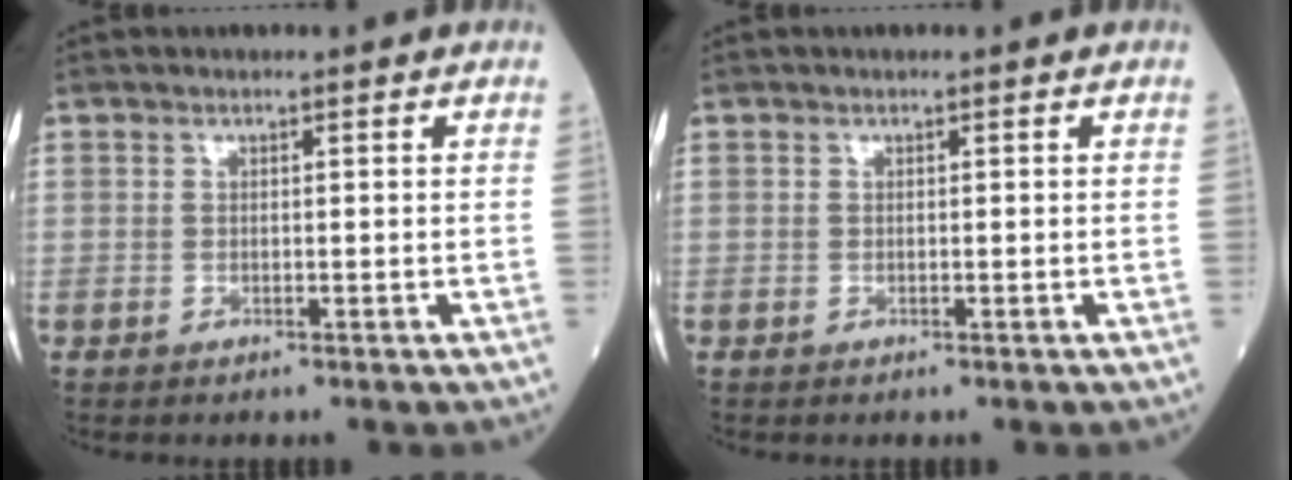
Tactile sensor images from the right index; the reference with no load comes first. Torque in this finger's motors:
{"motor_torque": [0.00, 0.00, 0.00, -0.01]}